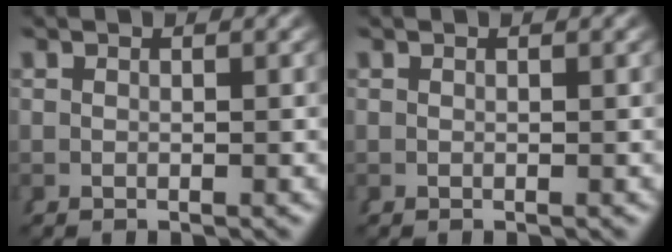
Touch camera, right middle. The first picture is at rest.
{"total": 0.0}